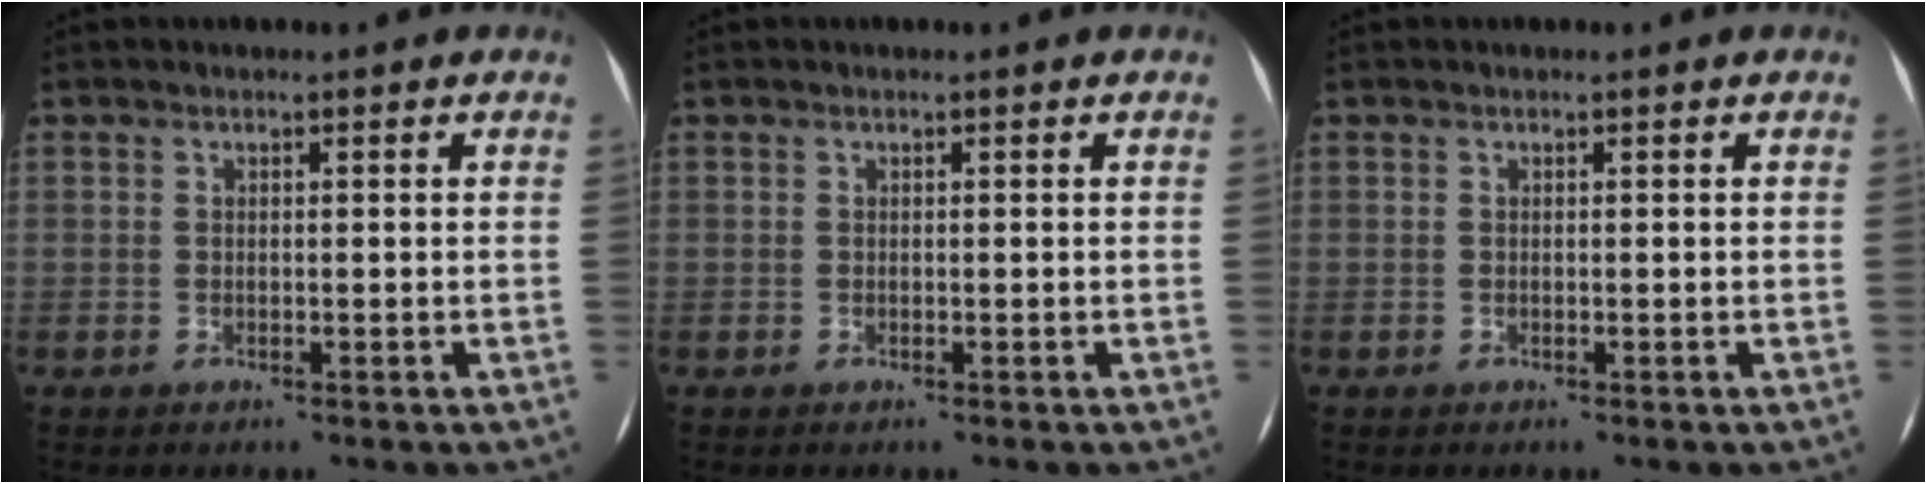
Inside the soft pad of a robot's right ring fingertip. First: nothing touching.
{"total": 0.0}
{"total": 0.0}